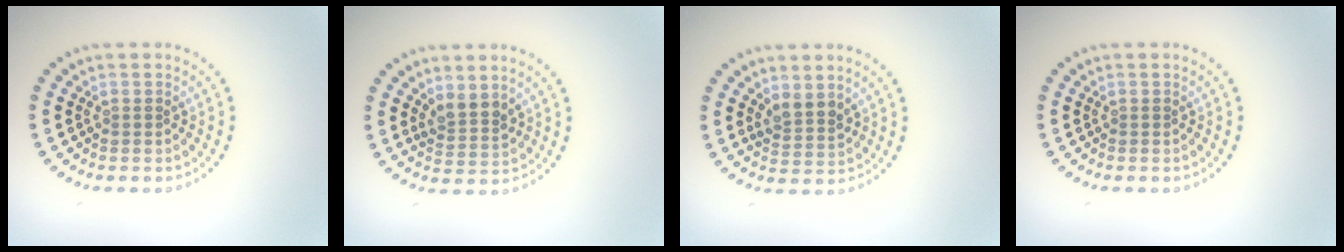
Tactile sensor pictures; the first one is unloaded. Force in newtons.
{"total": 2.2, "press": 1.9, "slide": 1.2}
{"total": 2.1, "press": 1.8, "slide": 1.0}
{"total": 0.0}